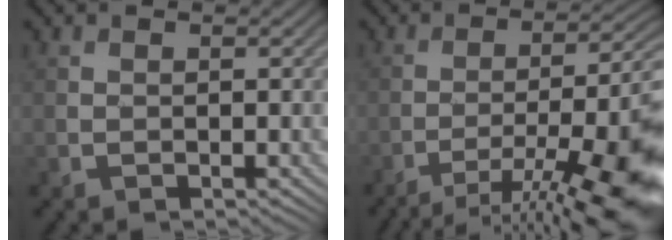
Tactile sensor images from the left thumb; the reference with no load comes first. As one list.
[{"total": 13.9, "force": [-7.4, 3.3, 11.3], "torque": [-0.165, -0.003, -0.118]}]